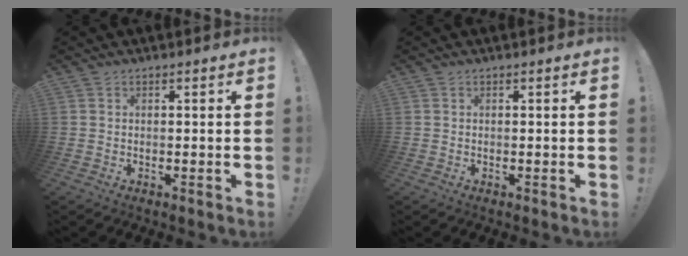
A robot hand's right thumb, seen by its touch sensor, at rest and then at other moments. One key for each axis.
{"total": 0.0}